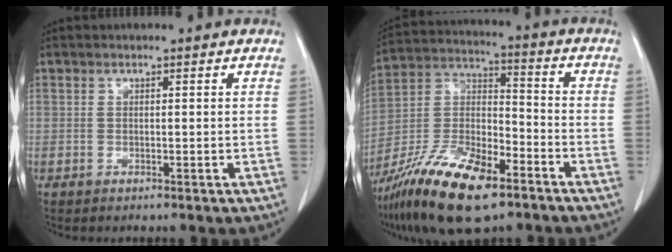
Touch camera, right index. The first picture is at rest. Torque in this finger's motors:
{"motor_torque": [1.28, -0.86, 0.80, 0.21]}